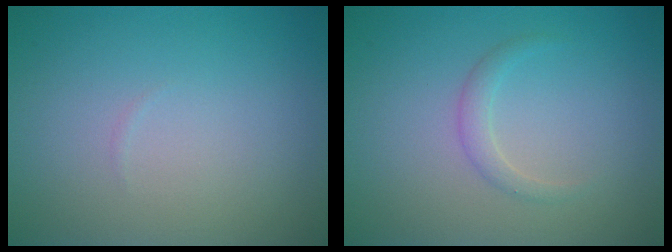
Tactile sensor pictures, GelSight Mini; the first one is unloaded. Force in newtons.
{"total": 1.2, "press": 1.2, "slide": 0.0}